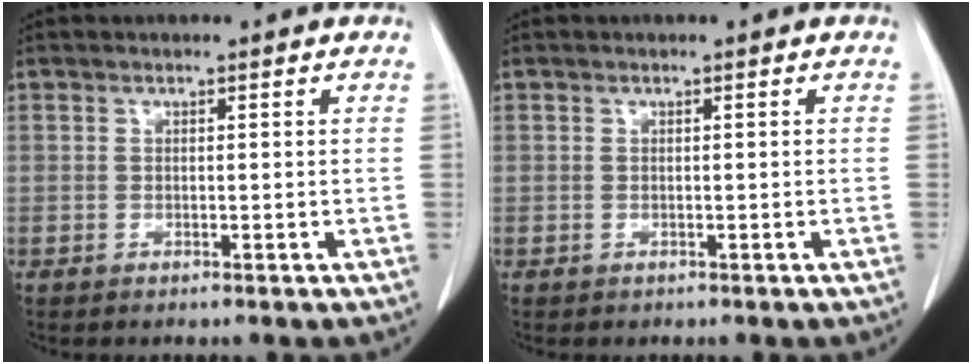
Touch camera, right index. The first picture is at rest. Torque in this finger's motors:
{"motor_torque": [-0.09, -0.04, -0.10, -0.04]}